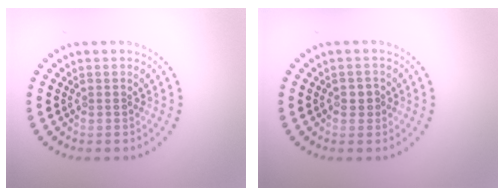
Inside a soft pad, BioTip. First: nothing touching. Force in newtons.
{"total": 1.2, "press": 1.1, "slide": 0.5}